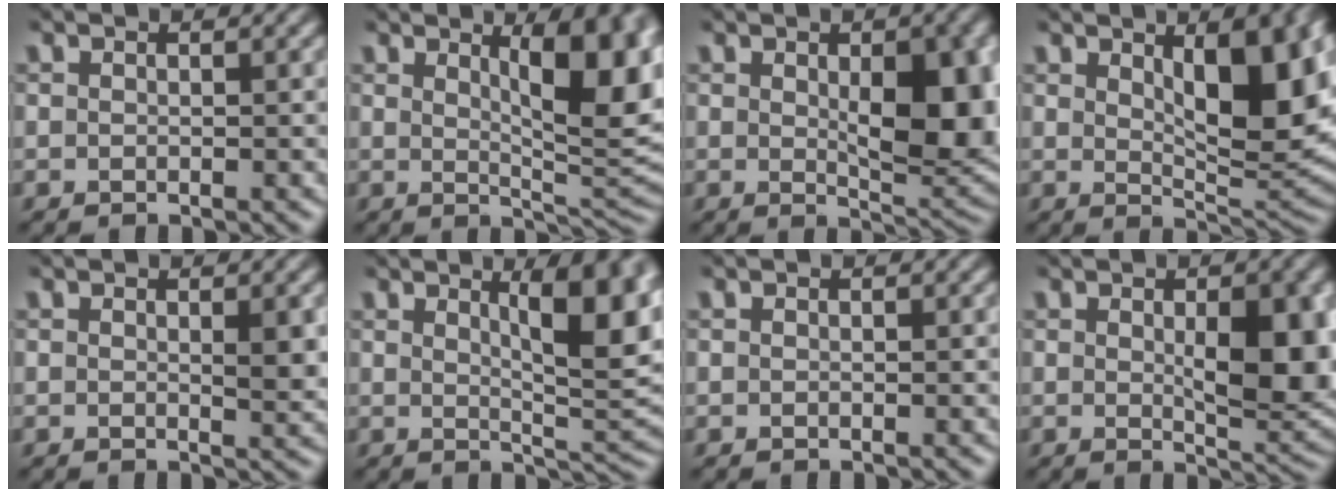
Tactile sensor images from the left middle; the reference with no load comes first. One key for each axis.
{"total": 9.5, "fx": 2.7, "fy": 3.3, "fz": 8.5, "tx": -0.094, "ty": 0.003, "tz": 0.042}
{"total": 9.1, "fx": 0.6, "fy": 4.1, "fz": 8.1, "tx": -0.114, "ty": -0.006, "tz": 0.020}
{"total": 9.3, "fx": 2.4, "fy": 3.7, "fz": 8.1, "tx": -0.118, "ty": -0.004, "tz": 0.043}
{"total": 1.9, "fx": 0.3, "fy": 0.4, "fz": 1.8, "tx": -0.025, "ty": -0.003, "tz": 0.005}
{"total": 8.8, "fx": 3.0, "fy": 2.6, "fz": 7.8, "tx": -0.091, "ty": 0.003, "tz": 0.048}
{"total": 0.0}
{"total": 7.5, "fx": 0.5, "fy": 3.0, "fz": 6.9, "tx": -0.095, "ty": -0.006, "tz": 0.015}